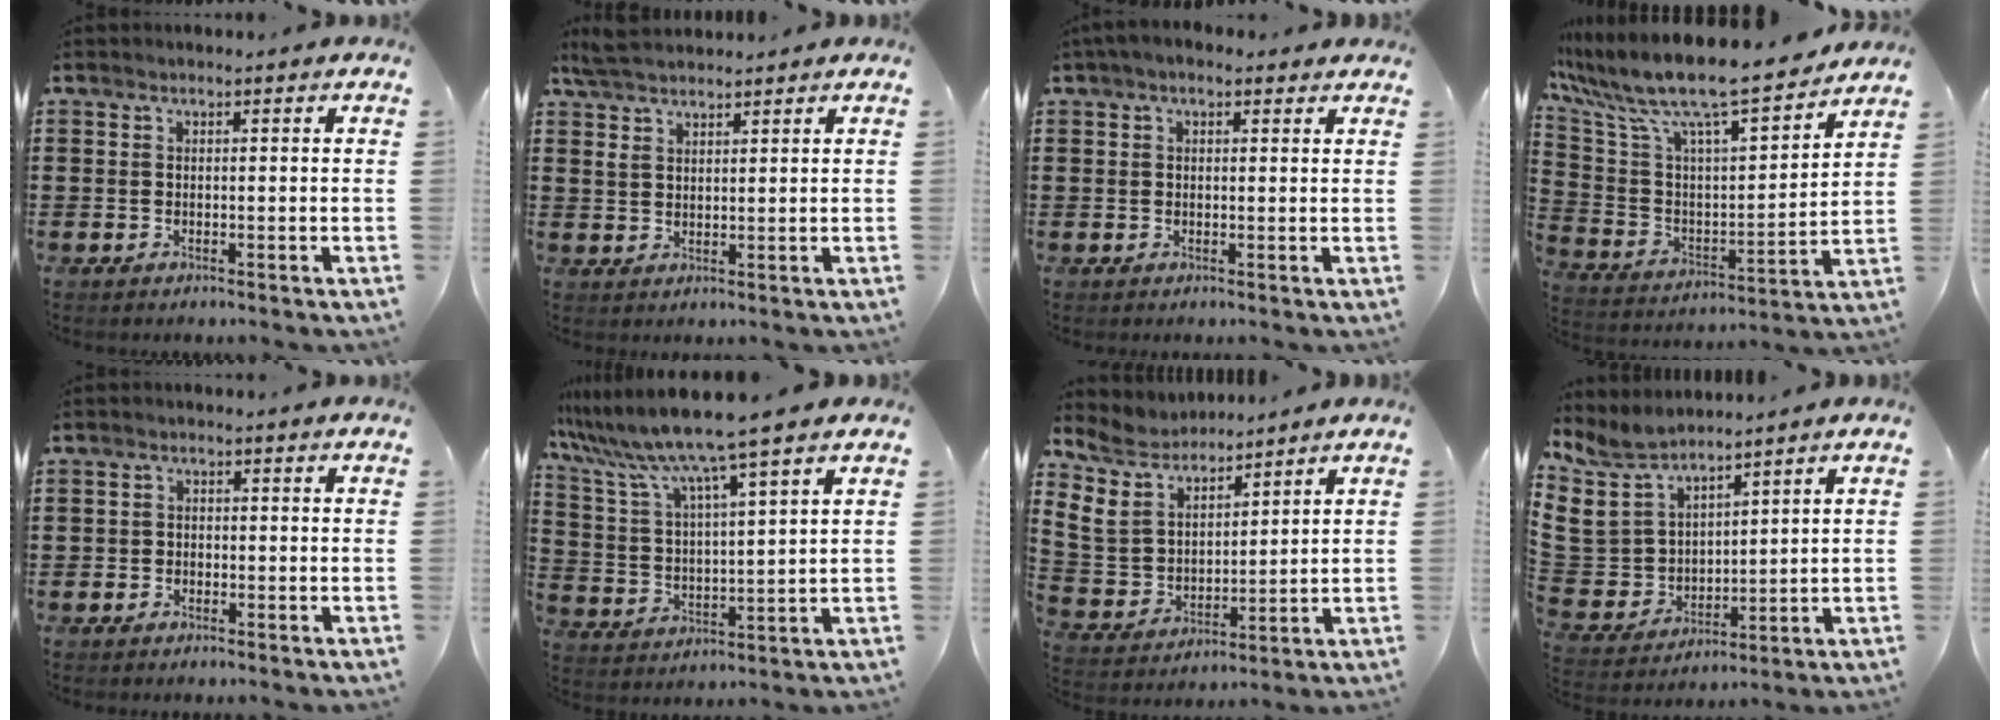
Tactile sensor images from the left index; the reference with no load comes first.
{"total": 4.0, "force": [3.4, 1.2, 1.7], "torque": [-0.042, 0.001, 0.064]}
{"total": 2.0, "force": [1.1, 1.1, 1.2], "torque": [-0.027, 0.008, 0.019]}
{"total": 10.7, "force": [9.0, 0.6, 5.6], "torque": [-0.149, -0.072, 0.148]}
{"total": 1.1, "force": [-0.7, 0.8, 0.1], "torque": [-0.006, 0.003, -0.017]}
{"total": 9.1, "force": [7.6, -1.2, 4.7], "torque": [-0.121, -0.049, 0.123]}
{"total": 7.3, "force": [5.7, 4.1, 2.1], "torque": [-0.089, -0.029, 0.101]}
{"total": 8.1, "force": [6.7, 4.2, 1.9], "torque": [-0.093, -0.046, 0.124]}